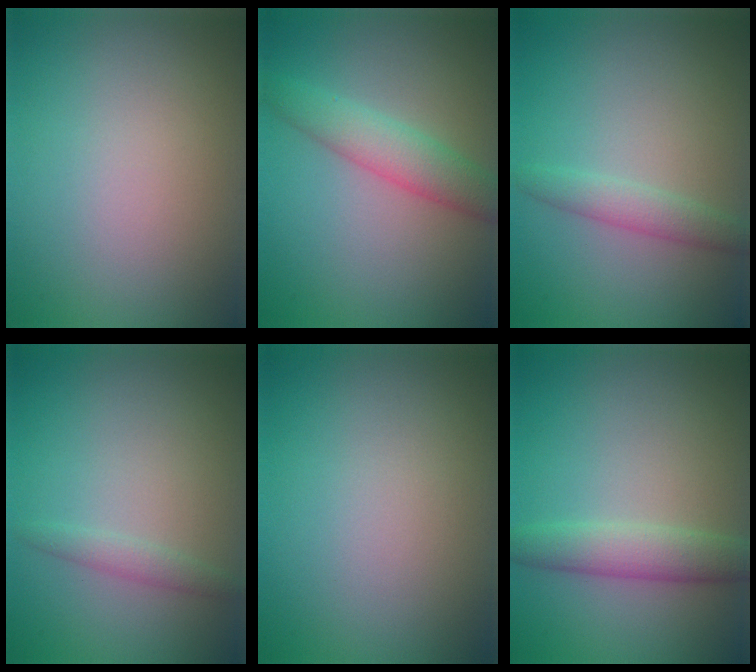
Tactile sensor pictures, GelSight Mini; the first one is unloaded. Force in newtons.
{"total": 3.7, "press": 3.7, "slide": 0.1}
{"total": 2.1, "press": 2.1, "slide": 0.1}
{"total": 1.2, "press": 1.2, "slide": 0.1}
{"total": 0.0}
{"total": 3.3, "press": 3.3, "slide": 0.1}